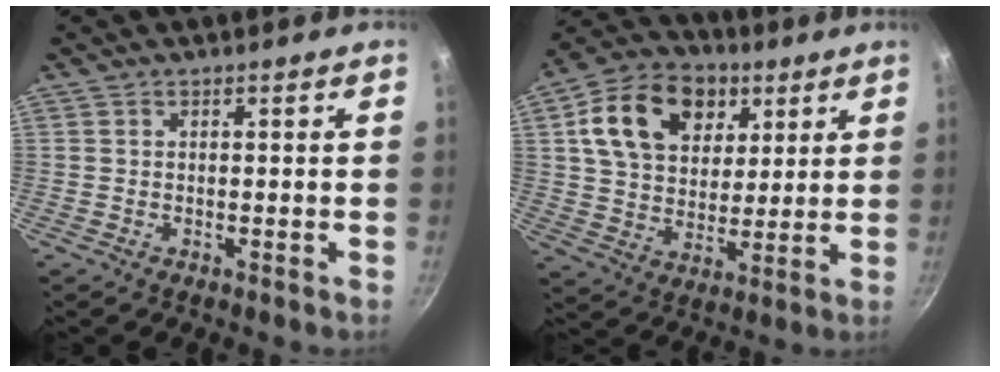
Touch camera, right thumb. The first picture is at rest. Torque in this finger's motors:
{"motor_torque": [-0.15, 1.75, 0.91, 0.74, 0.27]}